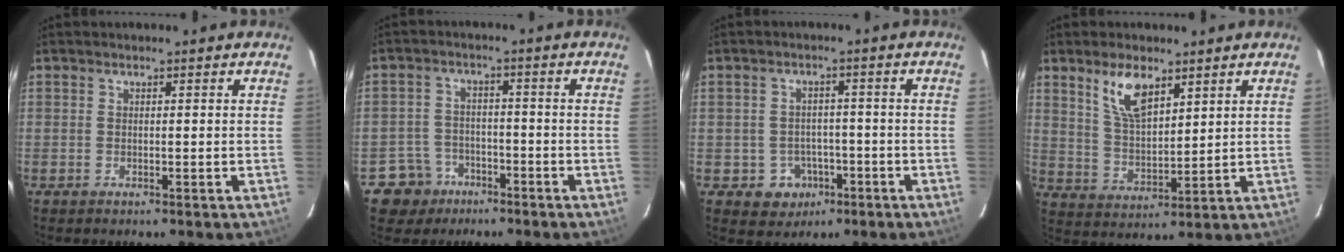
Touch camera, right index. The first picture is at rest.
{"total": 6.6, "force": [-3.9, 5.3, 0.2], "torque": [-0.023, 0.026, -0.062]}
{"total": 6.0, "force": [-2.5, 5.3, 0.9], "torque": [-0.030, 0.021, -0.020]}
{"total": 8.7, "force": [5.3, 3.7, 5.8], "torque": [-0.108, 0.005, 0.111]}